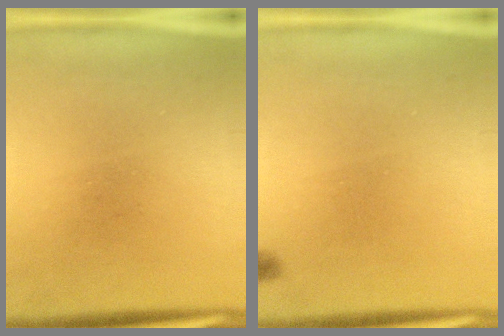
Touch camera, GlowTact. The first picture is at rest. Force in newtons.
{"total": 0.7}